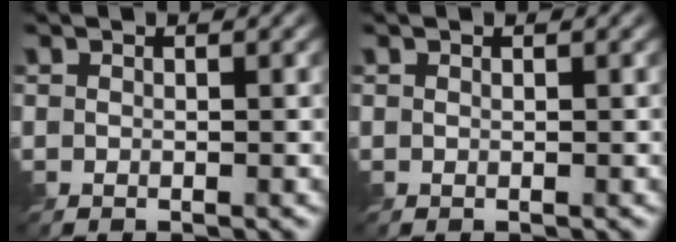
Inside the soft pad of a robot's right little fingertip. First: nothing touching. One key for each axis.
{"total": 0.0}